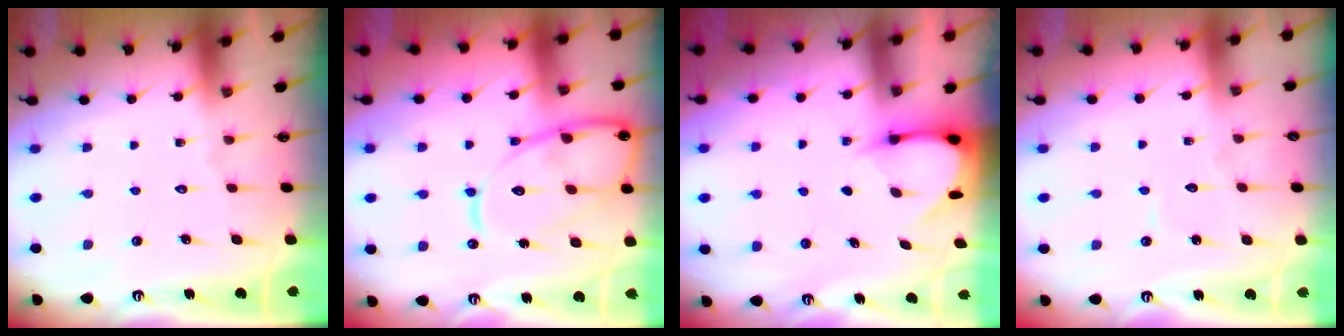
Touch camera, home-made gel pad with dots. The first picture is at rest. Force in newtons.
{"total": 16.8, "press": 16.7, "slide": 1.6}
{"total": 3.8, "press": 3.8, "slide": 0.3}
{"total": 3.8, "press": 3.8, "slide": 0.3}